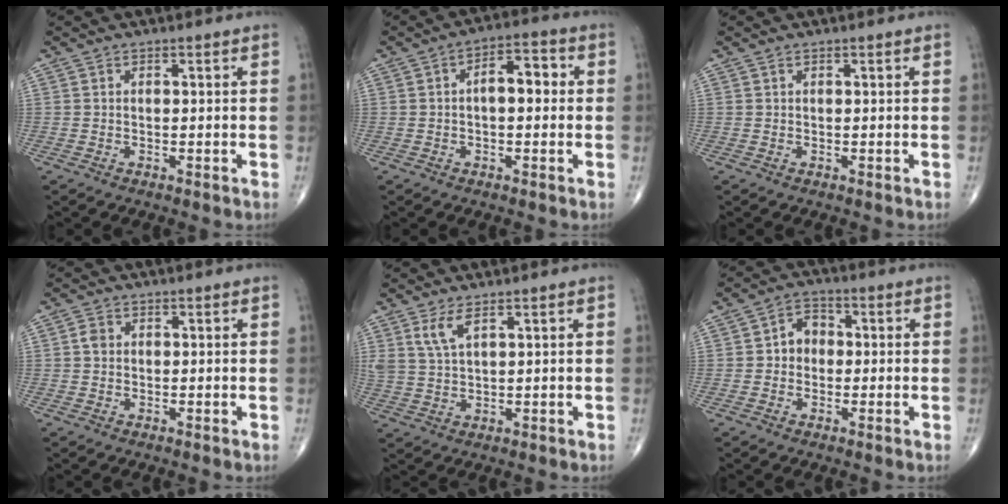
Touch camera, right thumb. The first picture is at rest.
{"total": 6.6, "force": [0.5, 3.4, 5.6], "torque": [-0.068, 0.022, -0.004]}
{"total": 0.0}
{"total": 1.7, "force": [0.2, 1.5, 0.9], "torque": [-0.014, 0.003, 0.001]}
{"total": 4.3, "force": [2.5, 1.4, 3.2], "torque": [-0.071, -0.011, 0.058]}
{"total": 4.8, "force": [-0.1, 4.0, 2.7], "torque": [-0.021, 0.018, -0.012]}